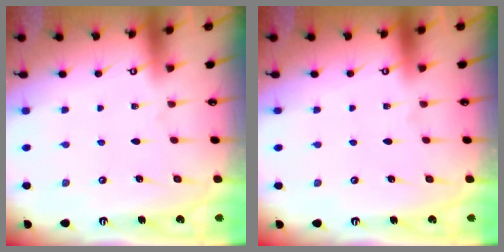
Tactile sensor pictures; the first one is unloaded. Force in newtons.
{"total": 0.0}